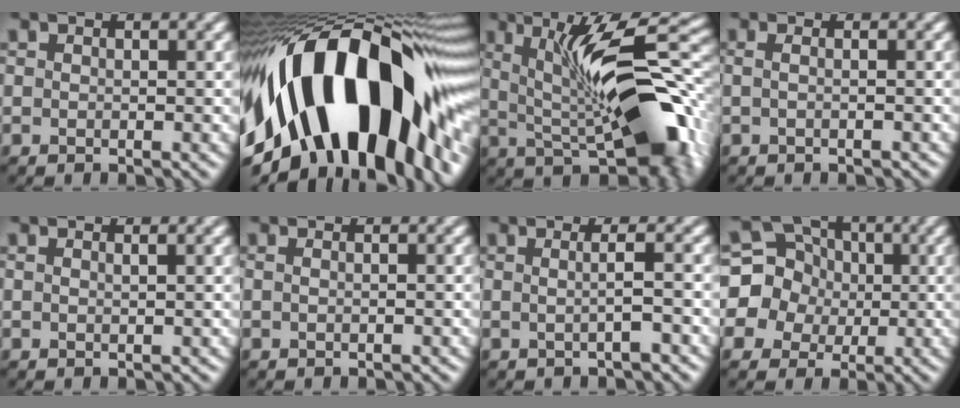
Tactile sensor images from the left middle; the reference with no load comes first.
{"total": 20.9, "force": [-2.0, 10.8, 17.7], "torque": [-0.300, -0.010, -0.042]}
{"total": 13.6, "force": [1.6, 5.2, 12.5], "torque": [-0.177, 0.003, 0.022]}
{"total": 1.1, "force": [0.0, 0.4, 1.0], "torque": [-0.018, -0.004, -0.011]}
{"total": 1.2, "force": [0.5, 0.5, 0.9], "torque": [-0.009, 0.003, 0.000]}
{"total": 0.5, "force": [-0.1, 0.2, 0.5], "torque": [-0.011, -0.004, -0.006]}
{"total": 2.4, "force": [0.1, 0.6, 2.3], "torque": [-0.032, 0.005, -0.007]}
{"total": 7.9, "force": [-0.1, 7.6, 1.9], "torque": [-0.056, 0.021, -0.032]}